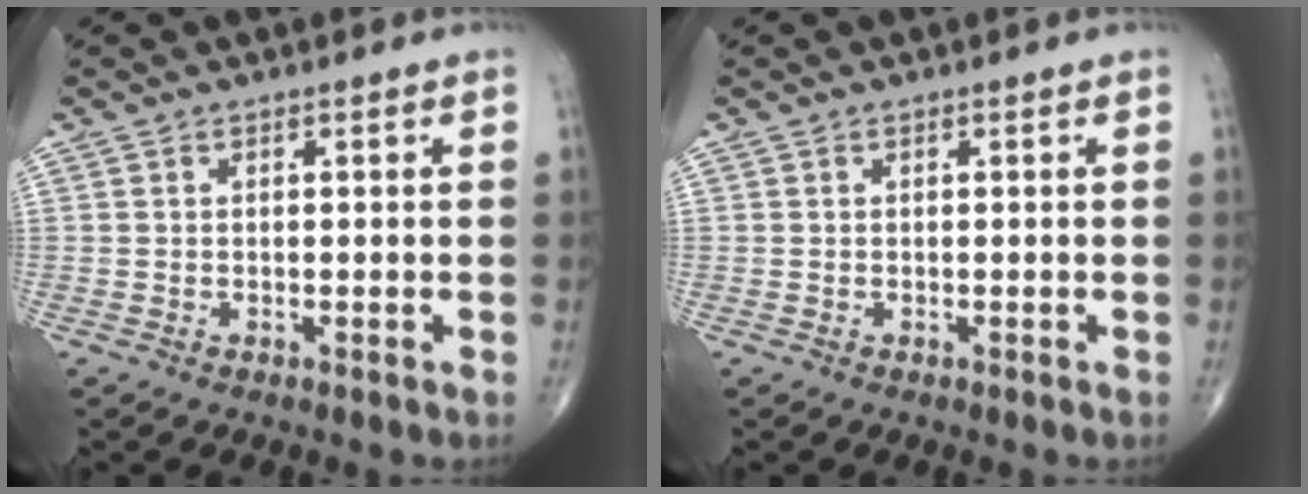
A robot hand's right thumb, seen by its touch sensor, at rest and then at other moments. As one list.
[{"total": 0.0}]